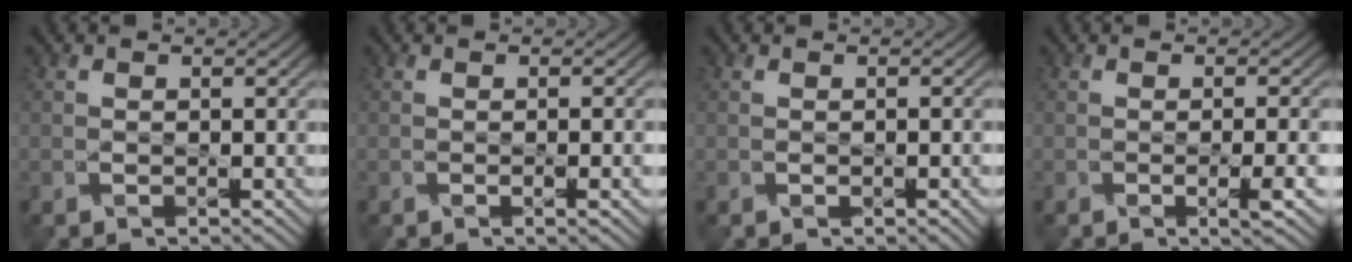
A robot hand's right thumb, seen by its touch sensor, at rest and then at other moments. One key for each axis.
{"total": 2.2, "fx": -0.4, "fy": 0.4, "fz": 2.2, "tx": -0.033, "ty": -0.001, "tz": -0.006}
{"total": 1.4, "fx": -0.4, "fy": 0.6, "fz": 1.2, "tx": -0.021, "ty": -0.005, "tz": -0.002}
{"total": 3.2, "fx": -0.6, "fy": 0.5, "fz": 3.1, "tx": -0.050, "ty": 0.001, "tz": -0.011}